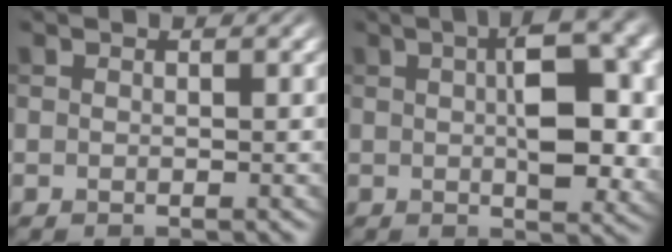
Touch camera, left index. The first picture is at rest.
{"total": 8.8, "force": [1.2, 3.5, 8.0], "torque": [-0.114, 0.004, 0.018]}